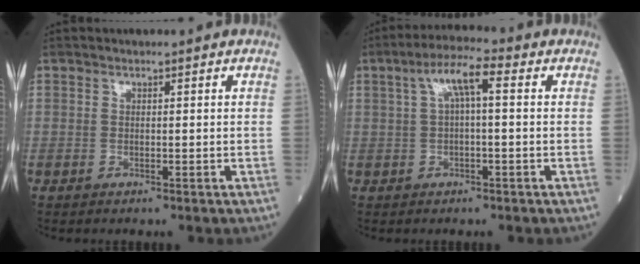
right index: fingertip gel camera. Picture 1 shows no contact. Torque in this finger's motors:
{"motor_torque": [0.77, 0.14, 0.14, 0.07]}